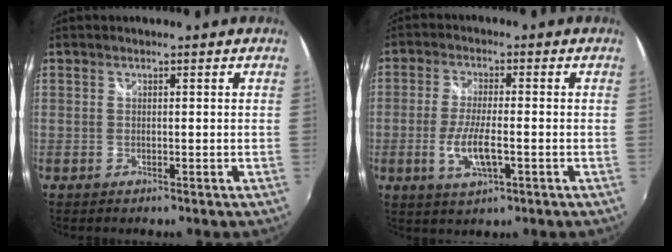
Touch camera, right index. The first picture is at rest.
{"total": 7.3, "force": [-2.2, 2.1, 6.6], "torque": [-0.137, -0.011, -0.040]}